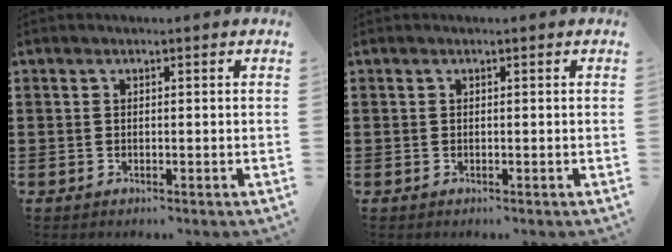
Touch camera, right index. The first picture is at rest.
{"total": 0.0}